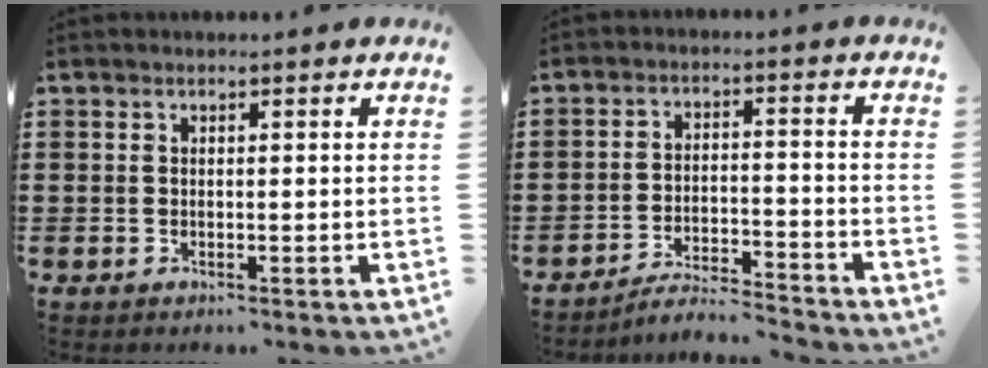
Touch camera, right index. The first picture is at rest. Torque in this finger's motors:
{"motor_torque": [-0.52, 1.61, -0.66, -0.21]}